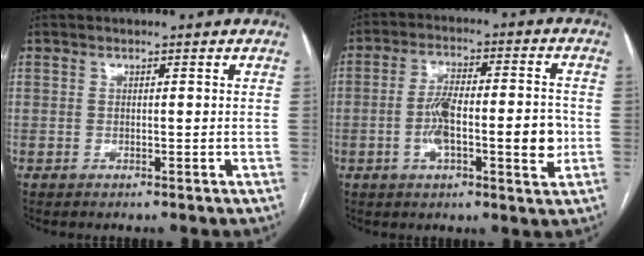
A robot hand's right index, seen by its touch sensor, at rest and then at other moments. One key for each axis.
{"total": 11.5, "fx": -2.0, "fy": 3.1, "fz": 10.9, "tx": -0.182, "ty": 0.017, "tz": -0.027}